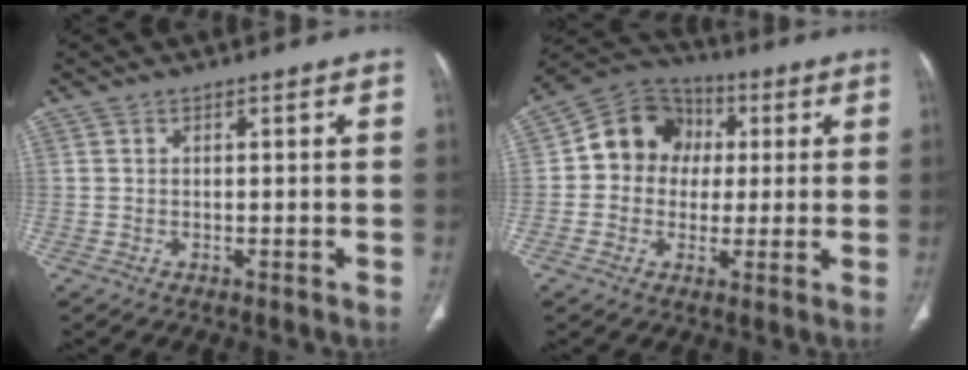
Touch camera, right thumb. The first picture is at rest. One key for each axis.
{"total": 11.7, "fx": 1.2, "fy": 10.5, "fz": 5.1, "tx": -0.050, "ty": 0.021, "tz": 0.009}